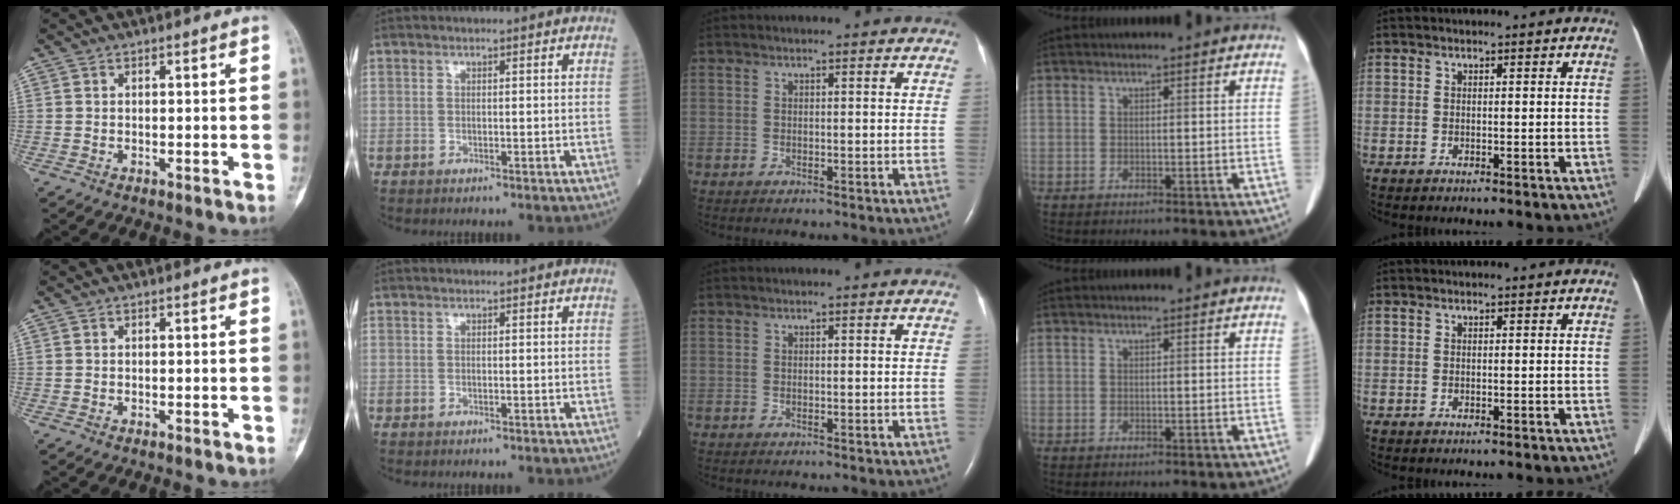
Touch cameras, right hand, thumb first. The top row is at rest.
{}